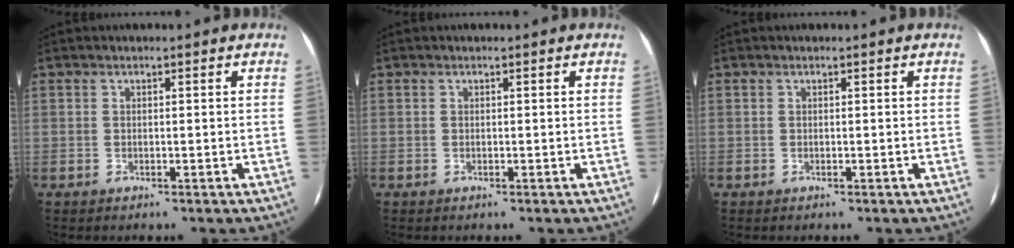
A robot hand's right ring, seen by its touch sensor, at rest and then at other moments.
{"total": 0.0}
{"total": 0.0}